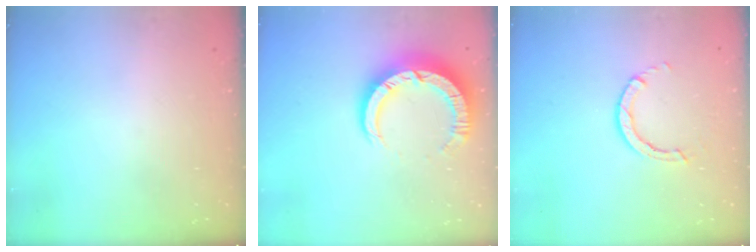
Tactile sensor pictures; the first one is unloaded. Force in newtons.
{"total": 10.4, "press": 10.4, "slide": 1.1}
{"total": 2.8, "press": 2.8, "slide": 0.2}